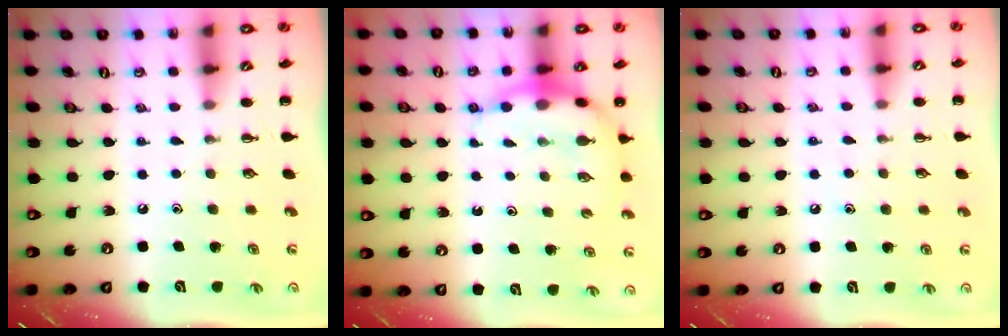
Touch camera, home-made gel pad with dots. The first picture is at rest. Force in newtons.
{"total": 7.1, "press": 6.9, "slide": 1.6}
{"total": 5.5, "press": 5.4, "slide": 1.3}